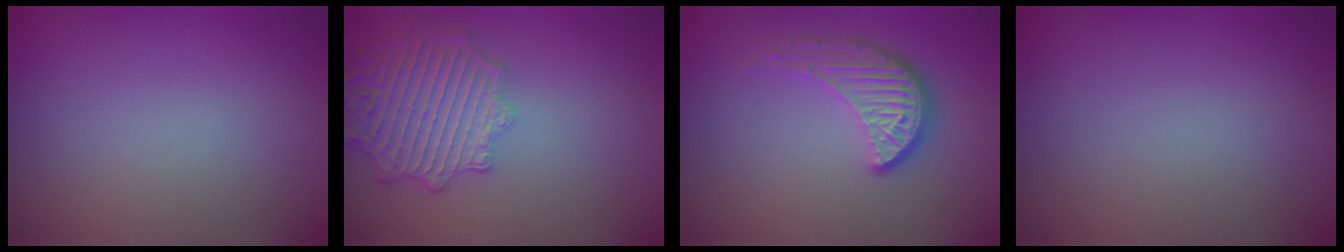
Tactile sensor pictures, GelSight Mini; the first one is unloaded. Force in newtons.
{"total": 6.3, "press": 5.1, "slide": 3.7}
{"total": 4.1, "press": 3.0, "slide": 2.7}
{"total": 0.0}